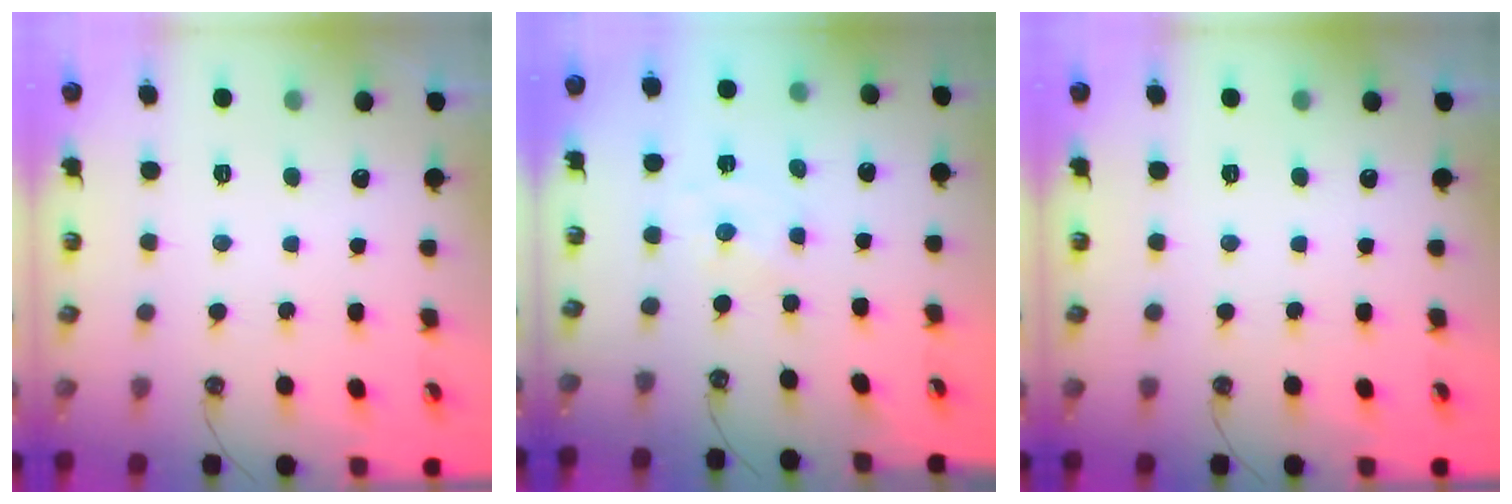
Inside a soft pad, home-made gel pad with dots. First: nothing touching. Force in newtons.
{"total": 0.0}
{"total": 0.0}